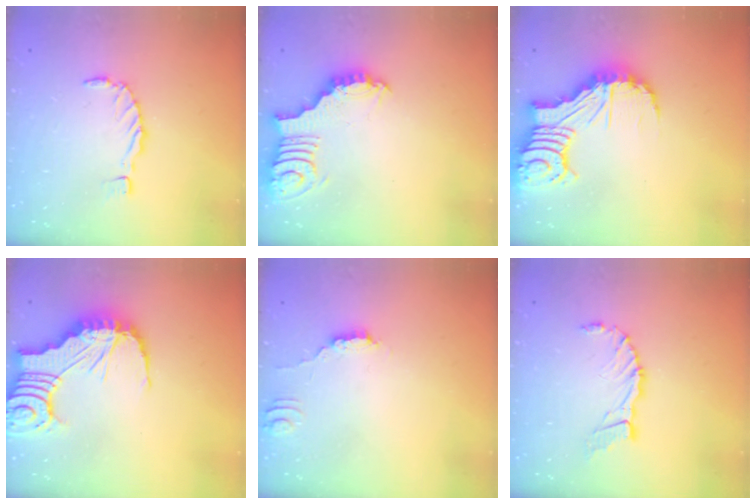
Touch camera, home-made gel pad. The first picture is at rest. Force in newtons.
{"total": 3.1, "press": 3.0, "slide": 0.5}
{"total": 15.2, "press": 15.1, "slide": 1.7}
{"total": 14.0, "press": 13.9, "slide": 1.9}
{"total": 2.9, "press": 2.8, "slide": 0.4}
{"total": 9.2, "press": 9.2, "slide": 0.5}